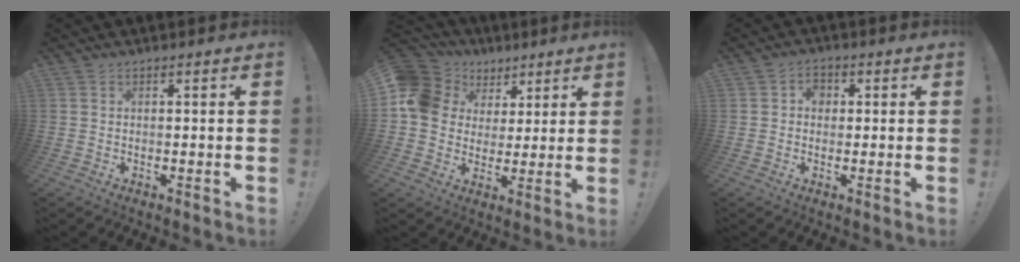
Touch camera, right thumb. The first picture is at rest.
{"total": 12.4, "force": [4.0, 10.6, 5.1], "torque": [-0.083, -0.016, 0.084]}
{"total": 3.6, "force": [0.1, 2.9, 2.2], "torque": [-0.030, 0.003, -0.001]}